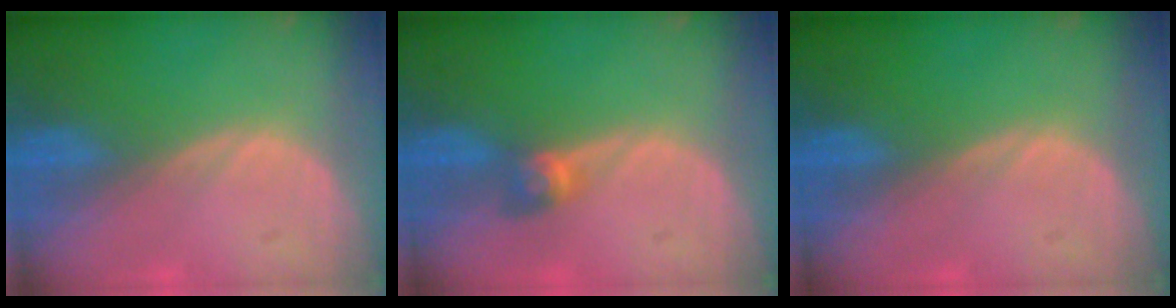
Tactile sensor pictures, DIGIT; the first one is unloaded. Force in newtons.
{"total": 2.8, "press": 2.5, "slide": 1.3}
{"total": 0.0}